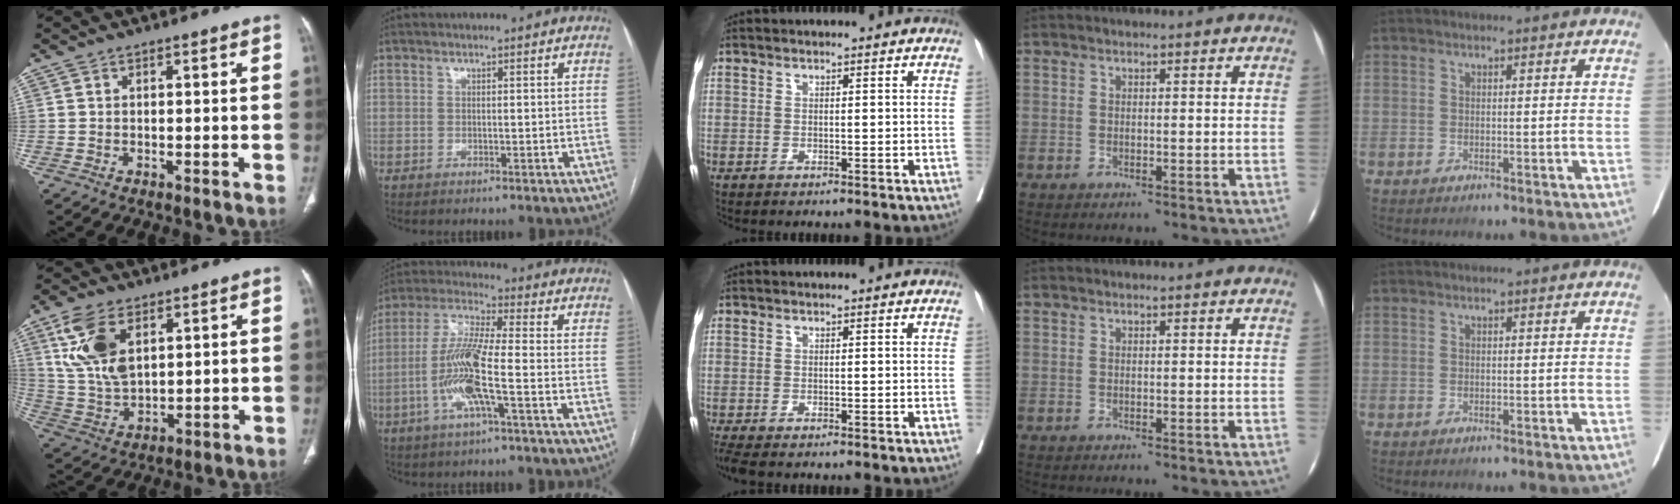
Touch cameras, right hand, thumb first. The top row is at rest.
{"thumb": {"total": 12.1, "force": [5.0, 6.6, 8.8], "torque": [-0.174, -0.015, 0.107]}, "index": {"total": 11.0, "force": [-3.0, 0.7, 10.6], "torque": [-0.226, 0.001, -0.064]}, "middle": {"total": 2.8, "force": [-2.4, 0.5, 1.4], "torque": [-0.031, -0.012, -0.043]}}